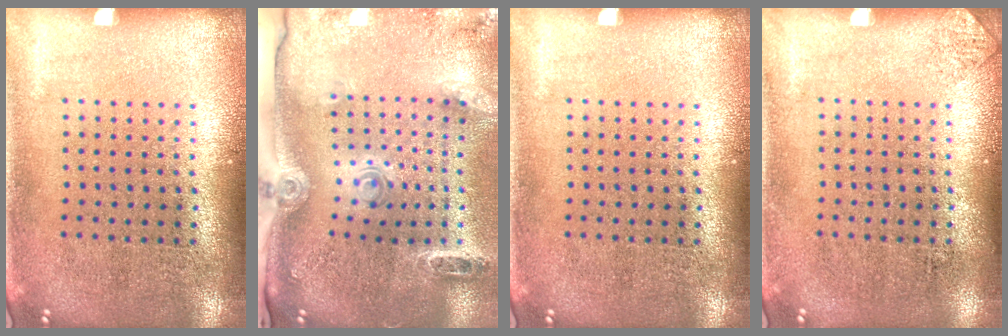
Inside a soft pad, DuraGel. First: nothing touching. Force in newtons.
{"total": 2.9, "press": 2.0, "slide": 2.1}
{"total": 0.0}
{"total": 0.6, "press": 0.6, "slide": 0.1}